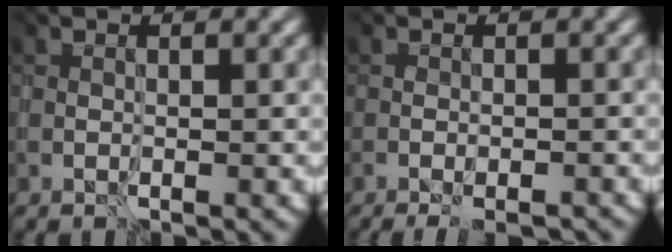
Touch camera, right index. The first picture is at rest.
{"total": 2.7, "force": [-1.9, 1.0, 1.7], "torque": [-0.020, -0.001, -0.015]}